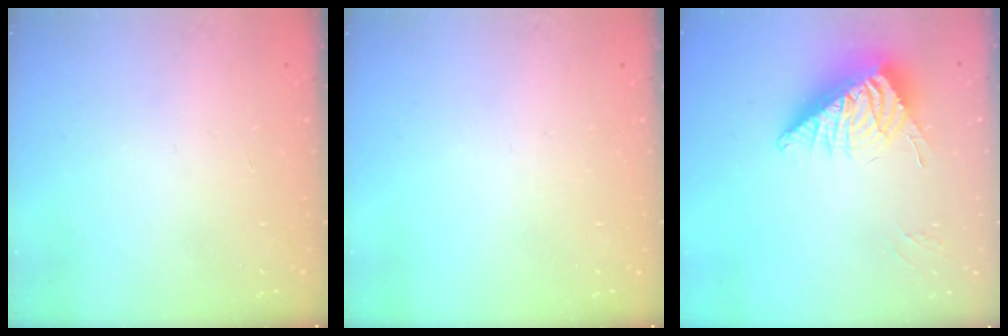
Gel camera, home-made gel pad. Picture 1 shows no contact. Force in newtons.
{"total": 0.0}
{"total": 14.1, "press": 14.0, "slide": 1.3}